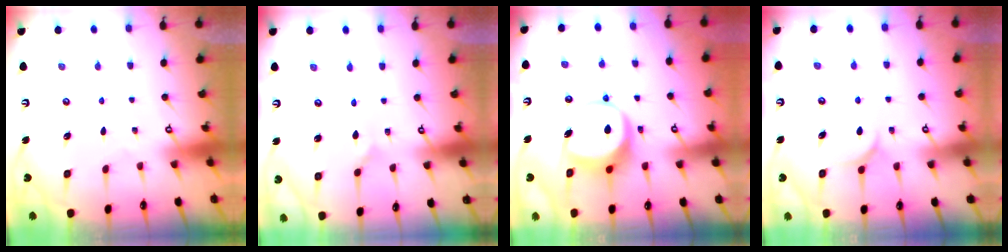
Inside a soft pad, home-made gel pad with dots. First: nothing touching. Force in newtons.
{"total": 2.4, "press": 2.4, "slide": 0.2}
{"total": 8.2, "press": 8.0, "slide": 1.4}
{"total": 5.8, "press": 5.8, "slide": 0.3}